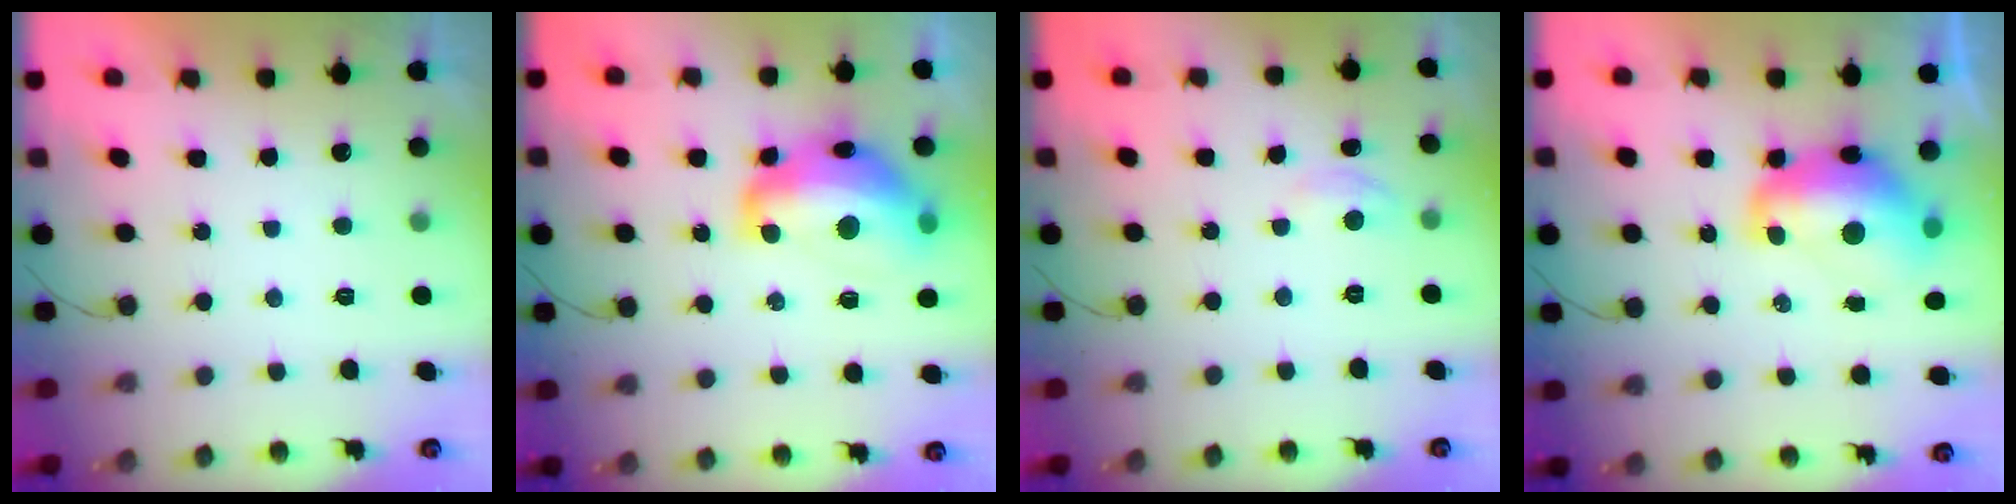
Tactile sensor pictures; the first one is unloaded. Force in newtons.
{"total": 17.5, "press": 17.5, "slide": 1.4}
{"total": 4.5, "press": 4.5, "slide": 0.6}
{"total": 13.6, "press": 13.5, "slide": 1.5}